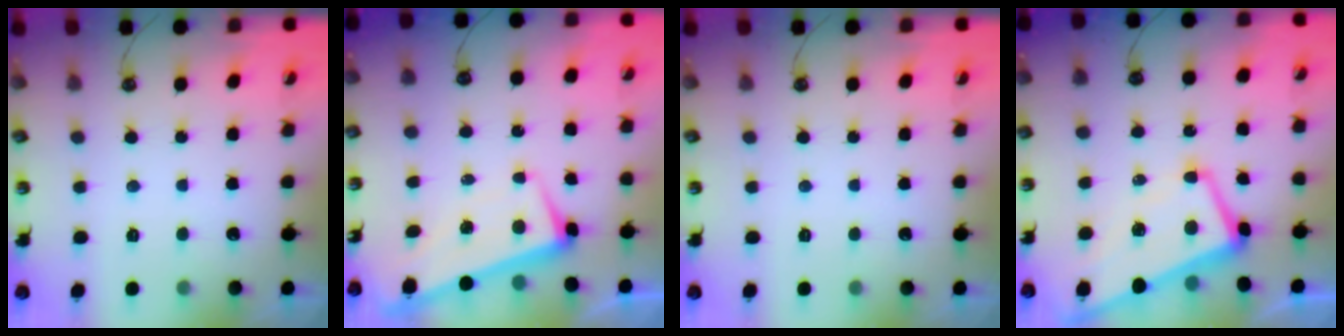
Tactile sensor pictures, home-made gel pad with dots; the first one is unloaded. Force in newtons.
{"total": 2.0, "press": 1.1, "slide": 1.7}
{"total": 0.0}
{"total": 1.2, "press": 0.4, "slide": 1.1}